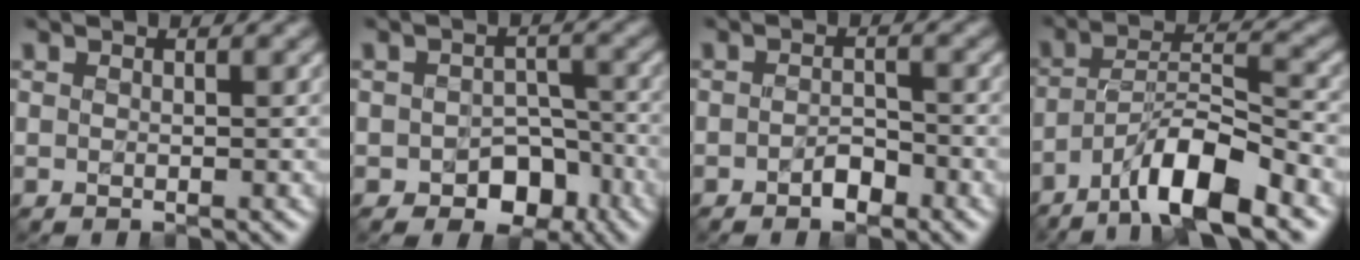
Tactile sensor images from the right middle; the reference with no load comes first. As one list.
[{"total": 4.4, "force": [-2.1, 3.1, 2.3], "torque": [-0.023, -0.003, -0.031]}, {"total": 1.8, "force": [-1.1, 0.9, 1.1], "torque": [-0.017, 0.007, -0.021]}, {"total": 8.4, "force": [-5.3, 1.9, 6.2], "torque": [-0.105, 0.015, -0.095]}]